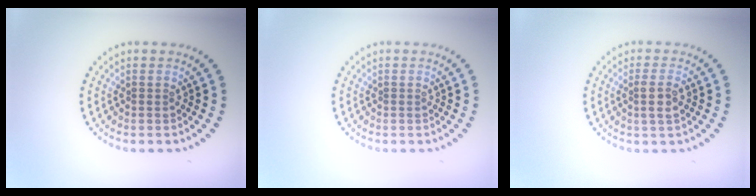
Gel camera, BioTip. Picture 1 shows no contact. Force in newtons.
{"total": 0.0}
{"total": 1.9, "press": 1.7, "slide": 0.7}